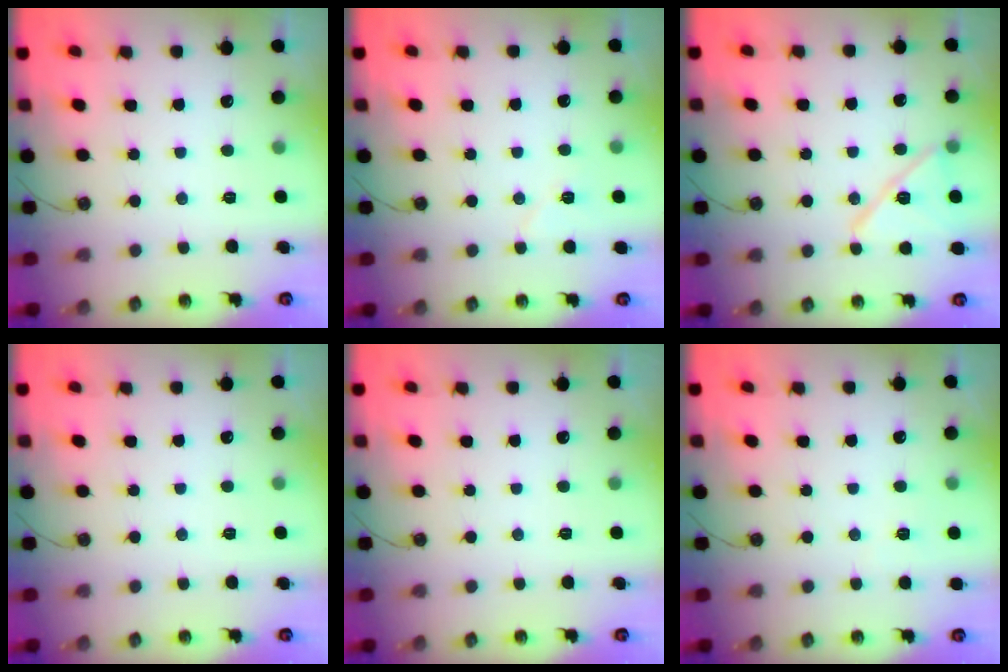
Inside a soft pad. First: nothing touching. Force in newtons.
{"total": 5.4, "press": 5.3, "slide": 1.2}
{"total": 13.1, "press": 13.1, "slide": 0.7}
{"total": 0.0}
{"total": 0.0}
{"total": 1.9, "press": 1.9, "slide": 0.4}